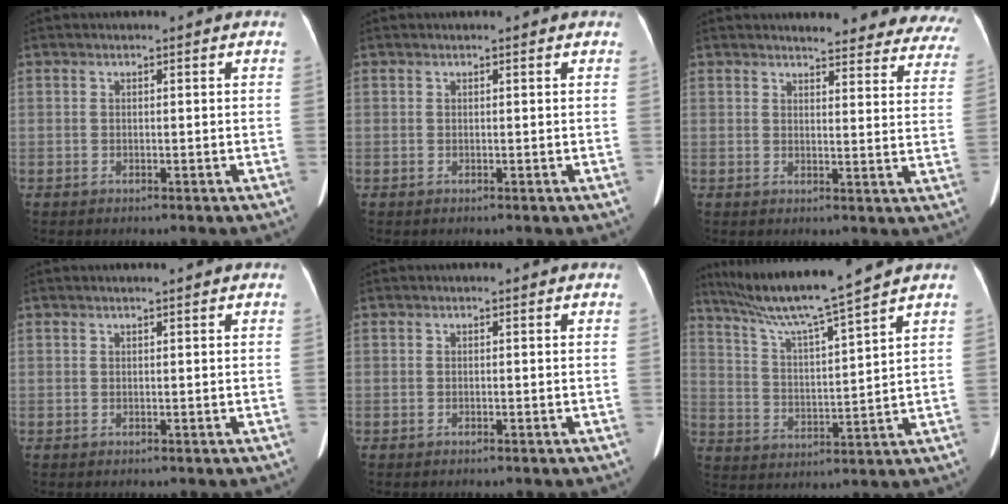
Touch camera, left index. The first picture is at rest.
{"total": 0.9, "force": [0.8, 0.1, 0.4], "torque": [-0.011, 0.012, 0.009]}
{"total": 18.3, "force": [17.3, 3.7, 4.6], "torque": [-0.025, -0.065, 0.171]}
{"total": 1.0, "force": [0.9, -0.1, 0.6], "torque": [-0.010, 0.012, 0.017]}
{"total": 0.0}
{"total": 12.4, "force": [10.5, -2.1, 6.3], "torque": [-0.115, 0.006, 0.188]}